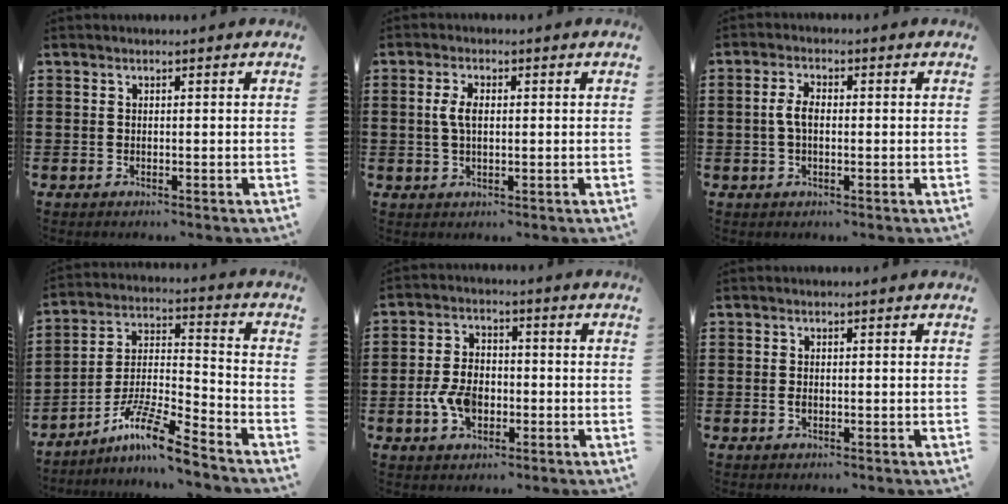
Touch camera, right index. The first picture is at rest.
{"total": 3.4, "force": [0.3, 1.5, 3.0], "torque": [-0.068, 0.003, 0.001]}
{"total": 3.4, "force": [-0.3, 1.5, 3.0], "torque": [-0.072, -0.002, -0.011]}
{"total": 10.5, "force": [-8.5, 0.6, 6.2], "torque": [-0.121, 0.007, -0.166]}
{"total": 6.0, "force": [-1.7, 4.0, 4.2], "torque": [-0.104, 0.003, -0.036]}
{"total": 0.7, "force": [-0.3, 0.4, 0.5], "torque": [-0.011, -0.001, -0.005]}